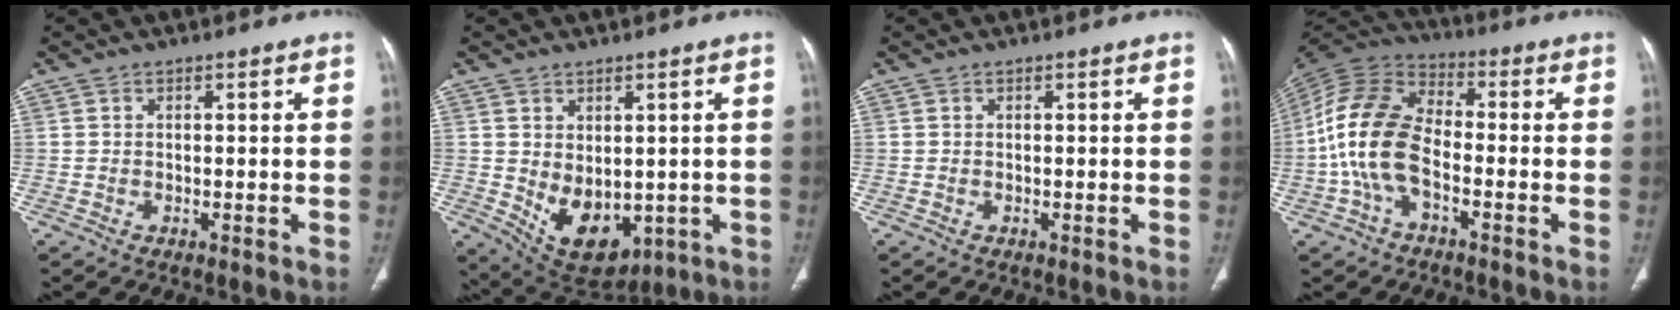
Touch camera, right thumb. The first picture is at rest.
{"total": 10.8, "force": [-1.5, 7.1, 8.0], "torque": [-0.101, -0.009, 0.010]}
{"total": 0.0}
{"total": 14.0, "force": [-3.1, 8.1, 11.0], "torque": [-0.224, 0.034, -0.068]}